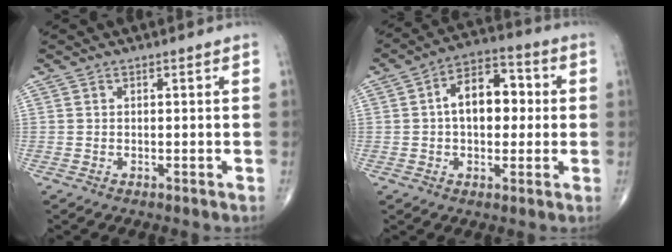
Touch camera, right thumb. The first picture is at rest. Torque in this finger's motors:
{"motor_torque": [0.54, 2.26, 0.87, -0.06, 0.08]}